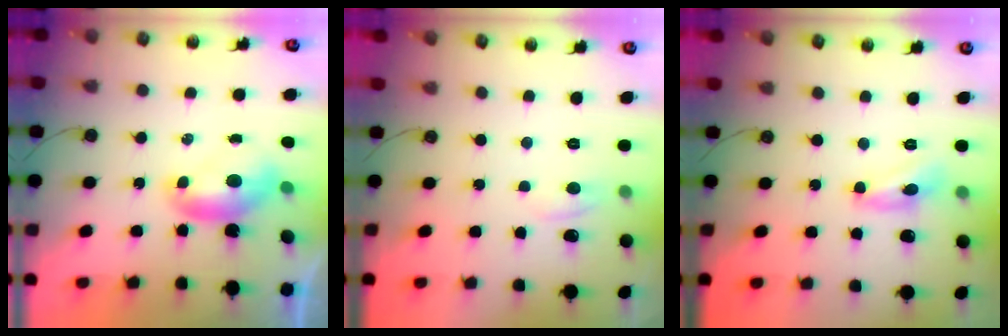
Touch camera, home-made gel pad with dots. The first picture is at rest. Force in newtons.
{"total": 1.1, "press": 1.1, "slide": 0.2}
{"total": 5.9, "press": 5.9, "slide": 0.3}